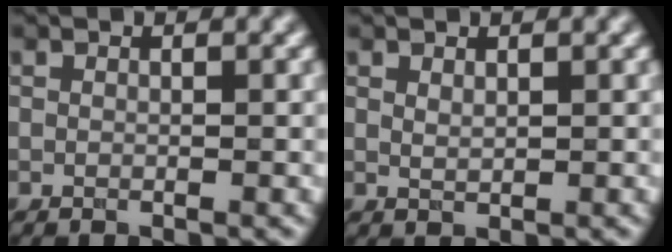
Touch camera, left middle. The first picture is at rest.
{"total": 0.8, "force": [0.6, 0.3, 0.4], "torque": [-0.011, -0.001, 0.013]}